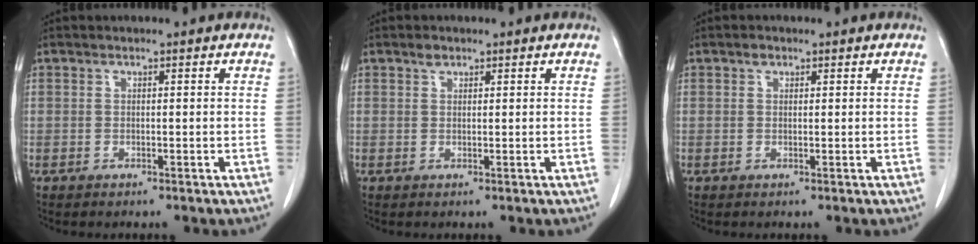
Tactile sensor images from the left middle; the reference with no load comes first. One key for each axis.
{"total": 1.0, "fx": 0.8, "fy": 0.6, "fz": 0.4, "tx": -0.008, "ty": 0.000, "tz": 0.012}
{"total": 0.9, "fx": 0.5, "fy": 0.6, "fz": 0.3, "tx": -0.006, "ty": 0.001, "tz": 0.007}